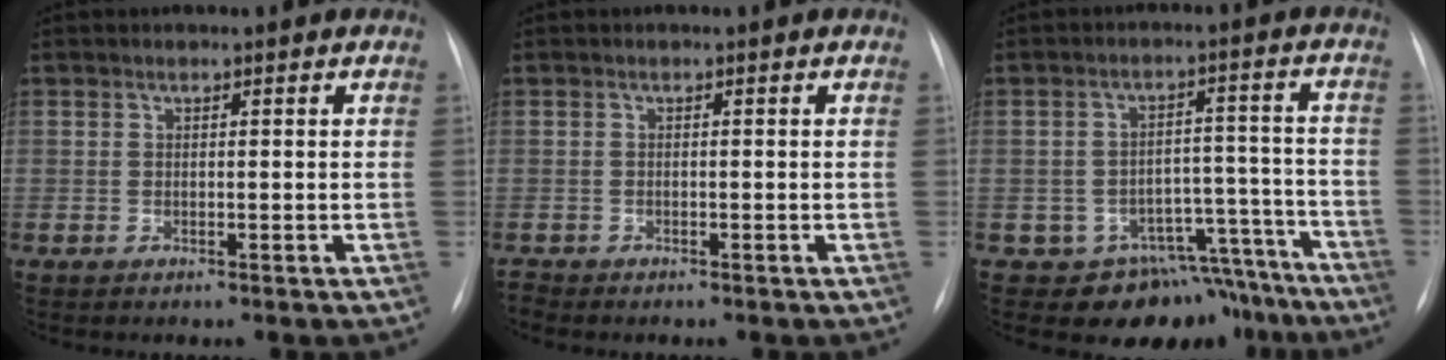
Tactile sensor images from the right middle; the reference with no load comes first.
{"total": 0.7, "force": [-0.6, -0.2, -0.2], "torque": [0.004, -0.004, -0.012]}
{"total": 11.4, "force": [-9.4, 6.4, 1.0], "torque": [0.025, 0.064, -0.118]}